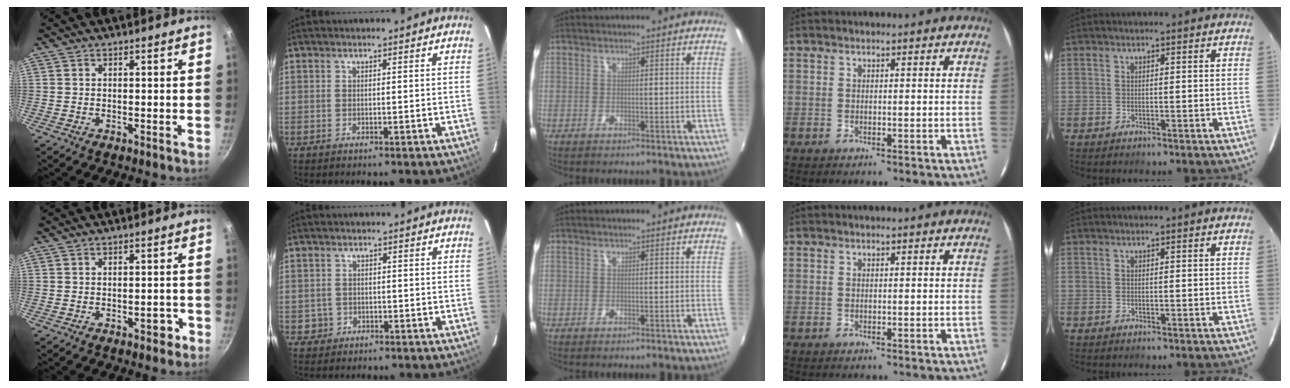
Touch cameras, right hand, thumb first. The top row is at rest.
{"thumb": {"total": 2.6, "force": [-1.3, 1.4, 1.8], "torque": [-0.007, 0.017, -0.014]}, "index": {"total": 2.2, "force": [-0.6, 2.1, 0.0], "torque": [0.000, 0.010, -0.004]}}